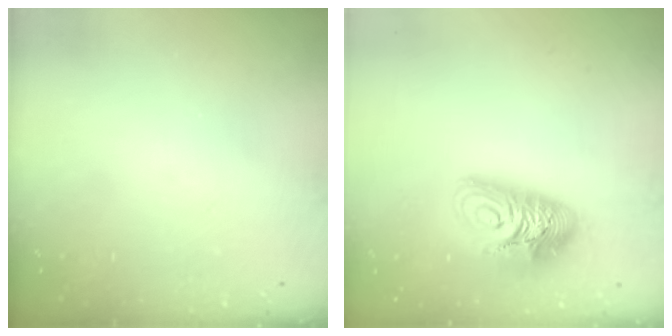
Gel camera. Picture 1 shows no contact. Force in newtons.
{"total": 11.8, "press": 11.8, "slide": 1.3}